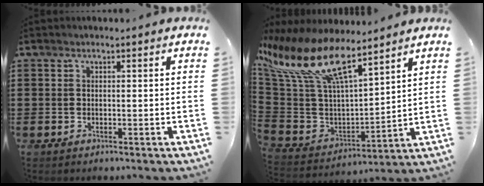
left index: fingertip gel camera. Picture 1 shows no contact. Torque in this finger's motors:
{"motor_torque": [1.25, -0.89, 1.05, 0.21]}